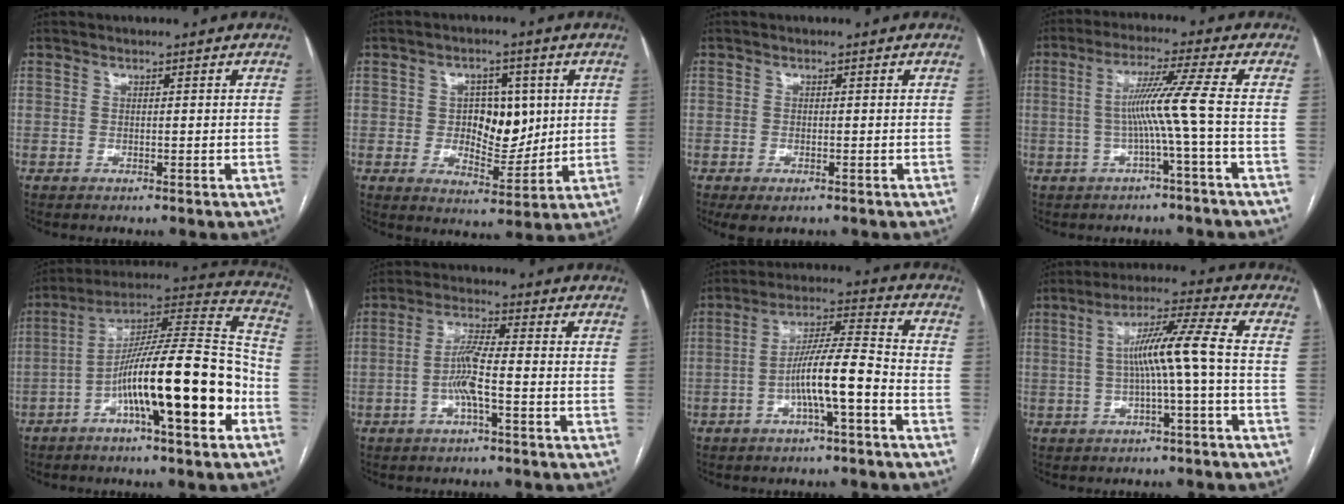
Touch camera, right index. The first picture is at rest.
{"total": 8.2, "force": [1.2, 5.1, 6.3], "torque": [-0.091, 0.010, 0.031]}
{"total": 2.6, "force": [-1.5, 1.2, 1.8], "torque": [-0.031, -0.003, -0.015]}
{"total": 7.0, "force": [-1.2, -2.3, 6.5], "torque": [-0.125, 0.013, -0.016]}
{"total": 19.8, "force": [-6.9, 2.2, 18.4], "torque": [-0.292, 0.019, -0.111]}
{"total": 5.8, "force": [-1.7, 0.4, 5.6], "torque": [-0.118, 0.008, -0.034]}
{"total": 9.7, "force": [-3.5, 0.6, 9.0], "torque": [-0.165, 0.020, -0.061]}
{"total": 8.8, "force": [-0.7, -0.8, 8.8], "torque": [-0.155, 0.022, -0.014]}